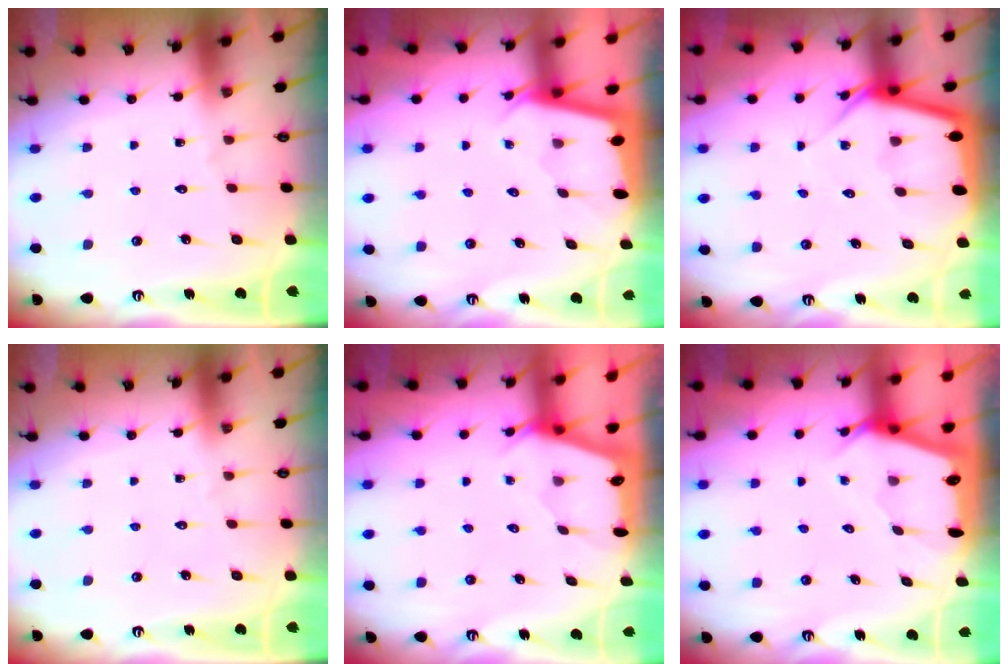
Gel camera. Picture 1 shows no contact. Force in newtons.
{"total": 1.8, "press": 1.8, "slide": 0.1}
{"total": 6.9, "press": 6.9, "slide": 0.7}
{"total": 0.0}
{"total": 2.3, "press": 2.2, "slide": 0.3}
{"total": 2.4, "press": 2.4, "slide": 0.3}